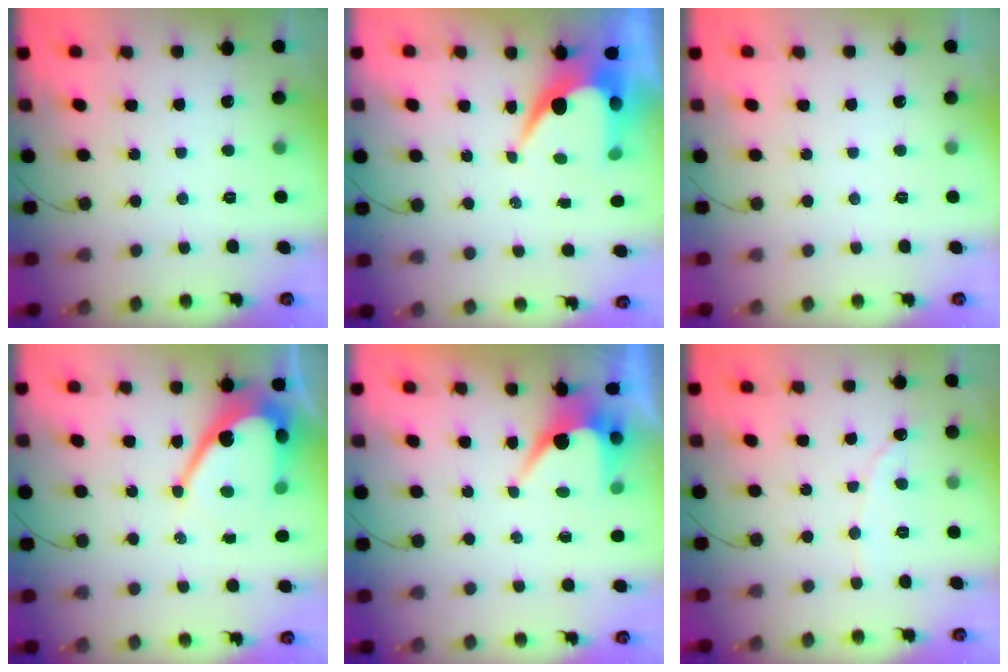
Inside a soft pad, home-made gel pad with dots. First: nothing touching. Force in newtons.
{"total": 9.1, "press": 9.1, "slide": 0.9}
{"total": 0.0}
{"total": 13.0, "press": 13.0, "slide": 1.1}
{"total": 6.7, "press": 6.7, "slide": 0.2}
{"total": 2.2, "press": 2.2, "slide": 0.2}